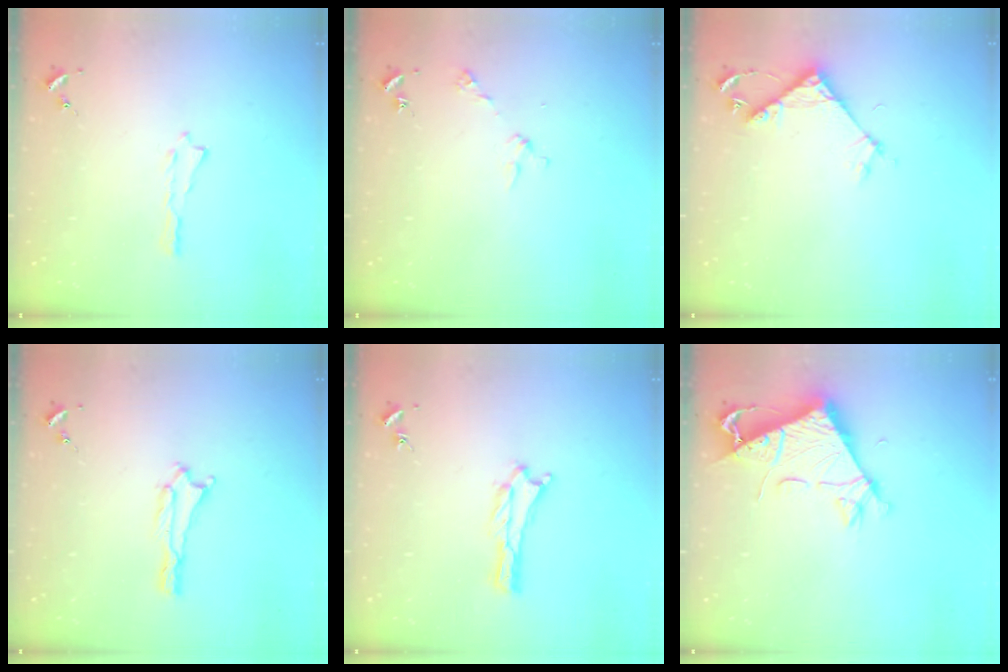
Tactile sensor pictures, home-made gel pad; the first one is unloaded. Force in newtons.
{"total": 2.9, "press": 2.9, "slide": 0.2}
{"total": 5.4, "press": 5.4, "slide": 0.4}
{"total": 0.0}
{"total": 0.0}
{"total": 7.4, "press": 7.4, "slide": 0.7}